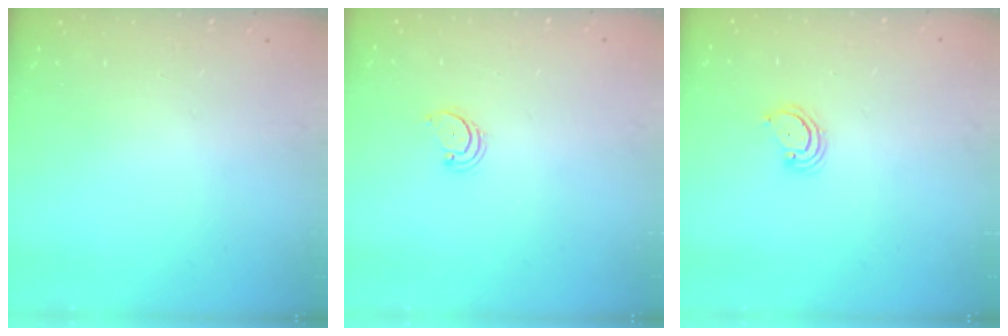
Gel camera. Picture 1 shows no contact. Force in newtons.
{"total": 2.6, "press": 2.5, "slide": 0.5}
{"total": 2.9, "press": 2.9, "slide": 0.3}